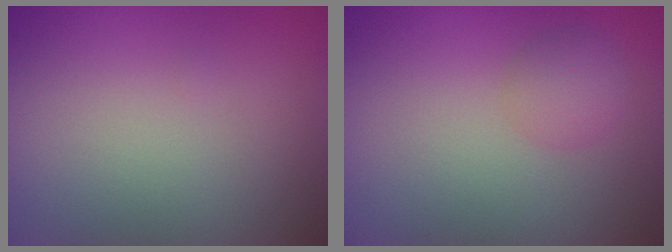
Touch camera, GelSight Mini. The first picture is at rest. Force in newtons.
{"total": 2.1, "press": 2.1, "slide": 0.1}